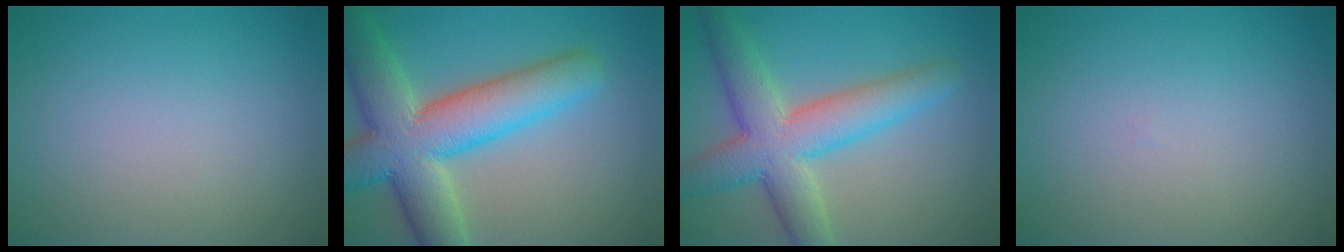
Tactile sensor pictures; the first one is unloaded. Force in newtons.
{"total": 10.3, "press": 10.3, "slide": 0.7}
{"total": 7.4, "press": 7.4, "slide": 0.2}
{"total": 0.0}